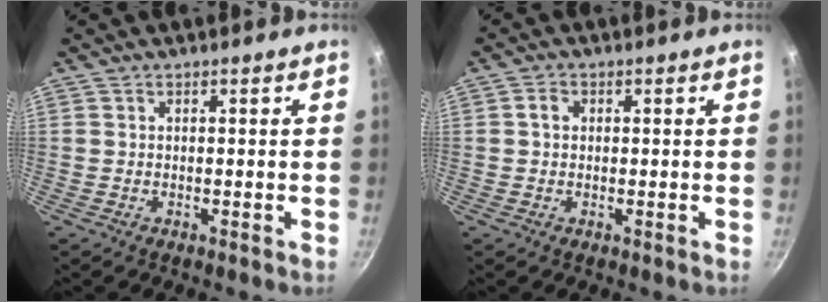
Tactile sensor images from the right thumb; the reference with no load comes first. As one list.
[{"total": 2.0, "force": [0.3, 1.6, 1.1], "torque": [-0.014, 0.006, 0.003]}]